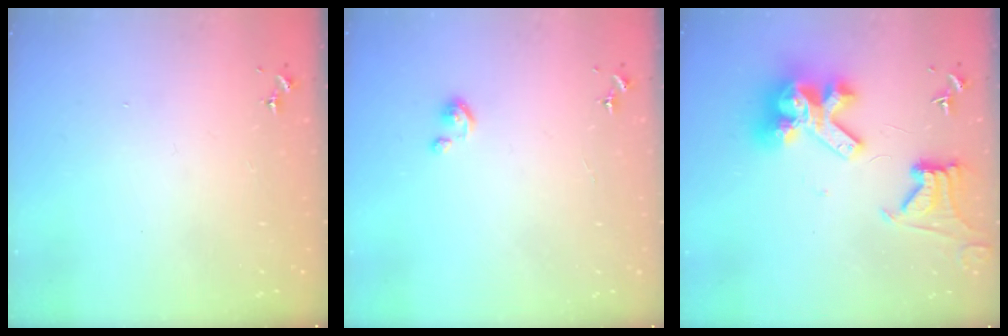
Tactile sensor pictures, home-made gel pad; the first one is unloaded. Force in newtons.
{"total": 3.3, "press": 3.3, "slide": 0.3}
{"total": 19.4, "press": 19.2, "slide": 2.4}